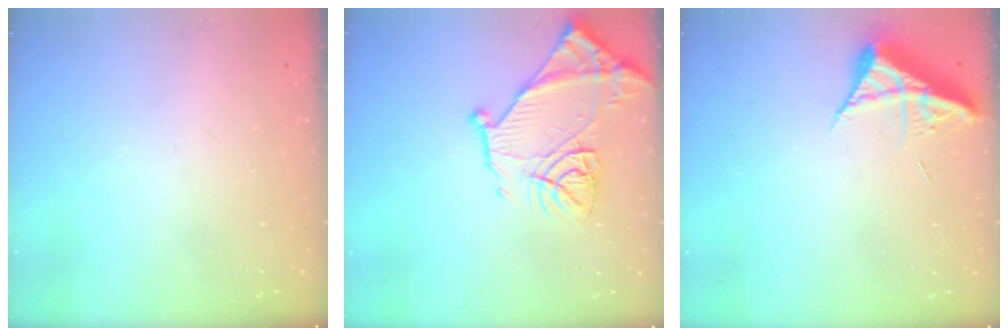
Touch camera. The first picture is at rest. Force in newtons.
{"total": 14.6, "press": 14.6, "slide": 1.0}
{"total": 9.2, "press": 9.2, "slide": 0.8}